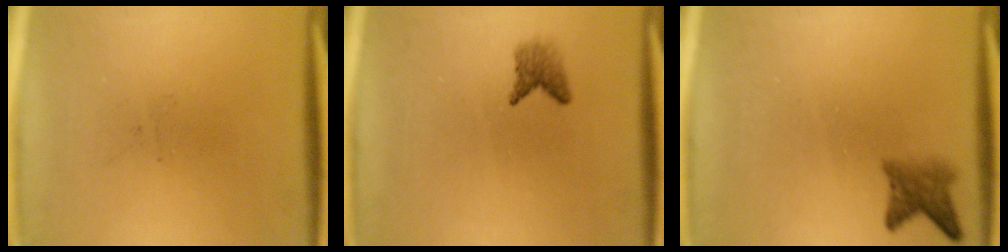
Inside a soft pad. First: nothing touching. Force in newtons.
{"total": 1.9}
{"total": 2.8}